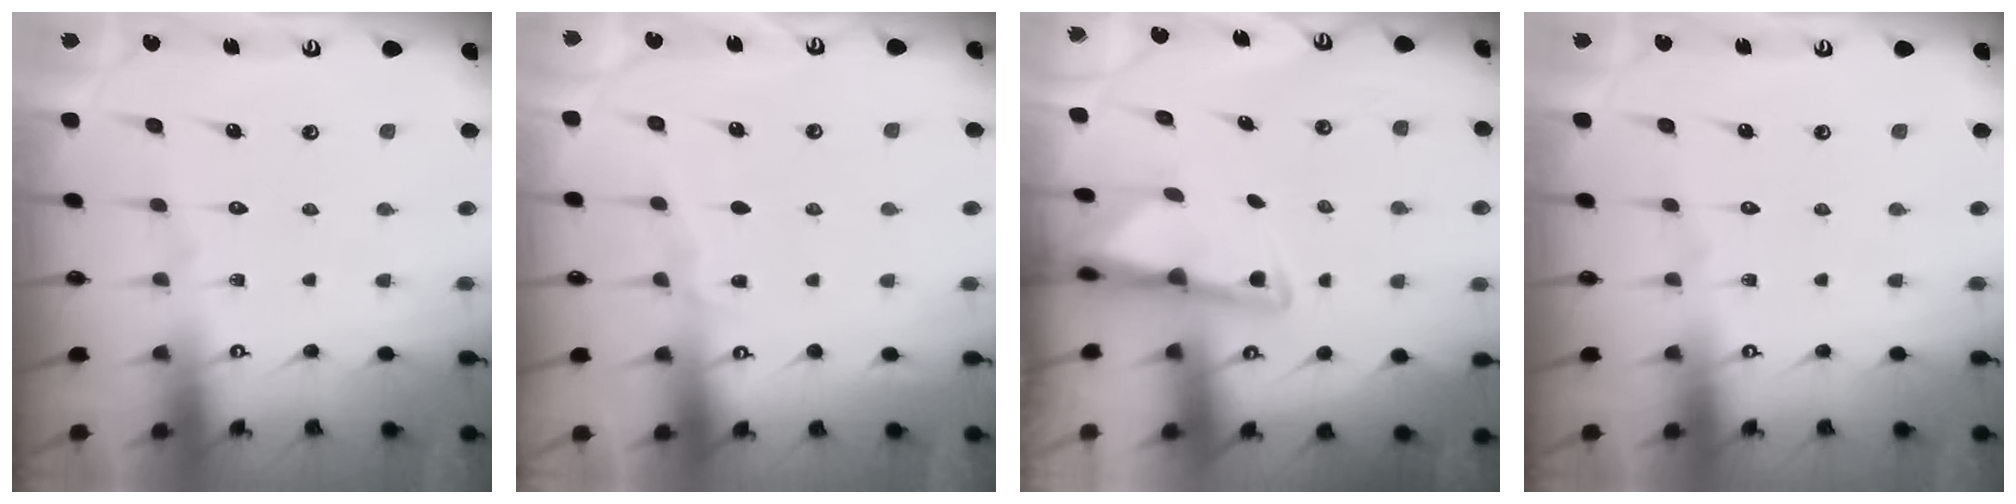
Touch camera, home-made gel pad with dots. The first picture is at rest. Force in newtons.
{"total": 3.9, "press": 3.8, "slide": 0.5}
{"total": 2.8, "press": 2.7, "slide": 0.7}
{"total": 0.0}